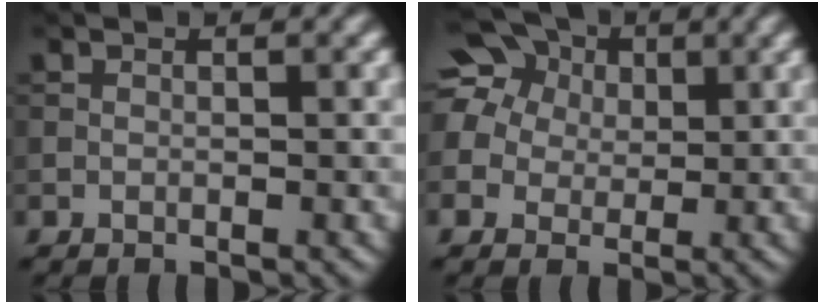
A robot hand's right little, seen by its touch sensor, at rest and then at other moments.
{"total": 11.4, "force": [4.9, 8.9, 5.2], "torque": [-0.133, 0.040, 0.062]}